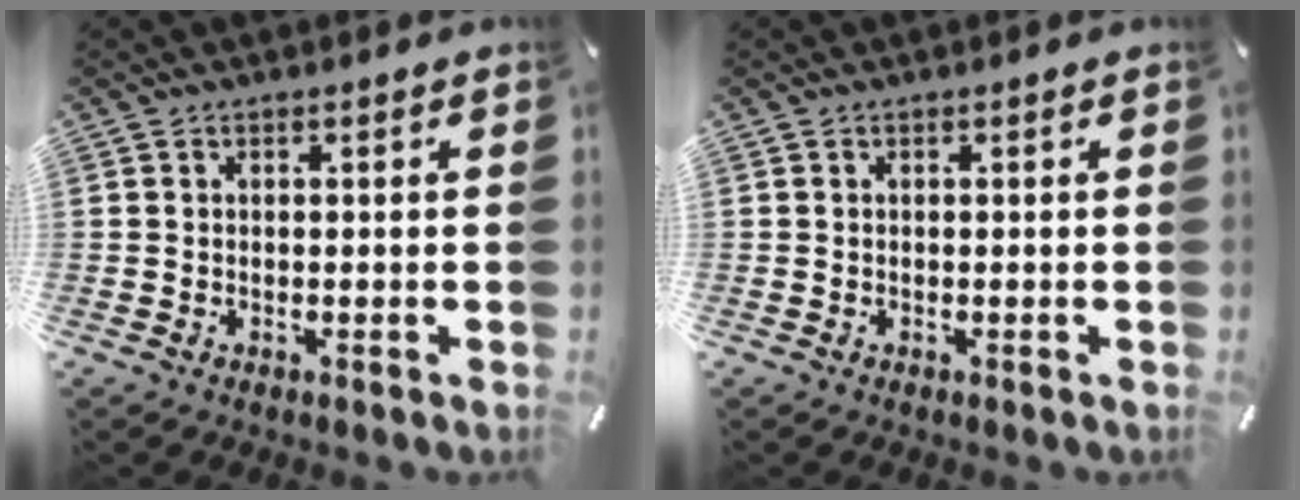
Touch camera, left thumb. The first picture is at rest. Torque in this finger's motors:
{"motor_torque": [-0.02, -0.01, 0.01, 0.01, 0.00]}